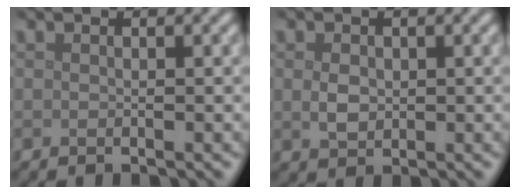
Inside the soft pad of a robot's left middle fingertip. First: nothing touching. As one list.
[{"total": 1.8, "force": [0.2, 1.3, 1.1], "torque": [-0.025, -0.001, 0.004]}]